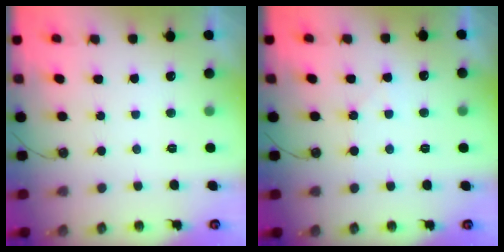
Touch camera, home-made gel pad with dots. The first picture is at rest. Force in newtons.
{"total": 4.0, "press": 4.0, "slide": 0.6}